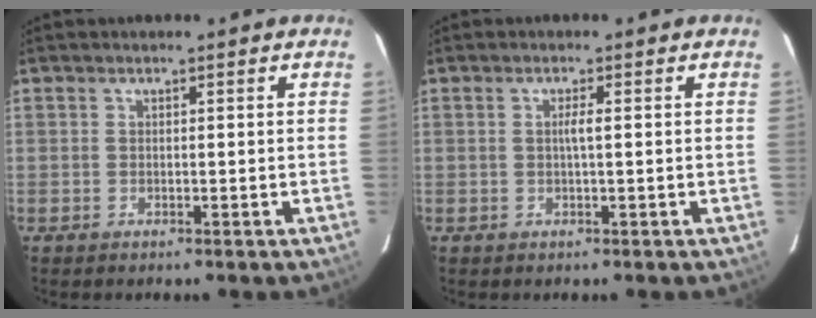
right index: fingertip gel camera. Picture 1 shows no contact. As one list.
[{"total": 1.5, "force": [0.1, -0.1, 1.5], "torque": [-0.031, 0.001, 0.001]}]